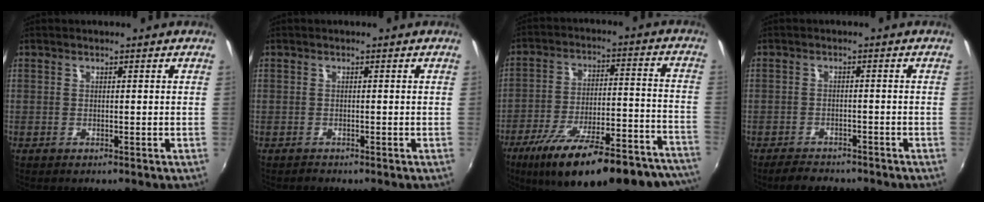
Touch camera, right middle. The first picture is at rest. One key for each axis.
{"total": 0.7, "fx": -0.7, "fy": 0.3, "fz": -0.1, "tx": 0.002, "ty": 0.002, "tz": -0.012}
{"total": 29.5, "fx": -23.4, "fy": 7.6, "fz": 16.2, "tx": -0.244, "ty": -0.028, "tz": -0.317}
{"total": 7.2, "fx": -6.2, "fy": 2.4, "fz": 2.8, "tx": -0.074, "ty": -0.006, "tz": -0.096}